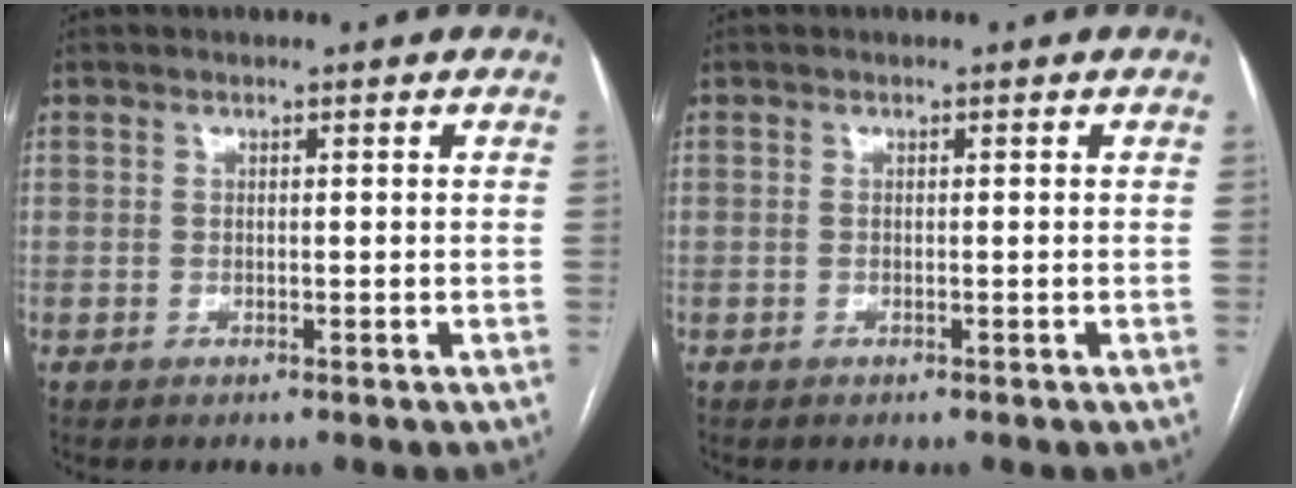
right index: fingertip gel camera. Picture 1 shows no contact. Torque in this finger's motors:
{"motor_torque": [0.18, 0.09, 0.05, 0.02]}